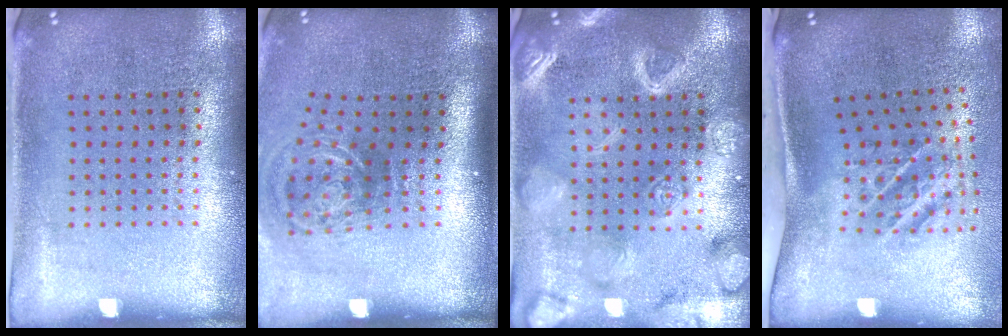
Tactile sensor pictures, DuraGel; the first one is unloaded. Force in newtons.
{"total": 2.2, "press": 1.4, "slide": 1.7}
{"total": 5.5, "press": 5.5, "slide": 0.7}
{"total": 2.2, "press": 1.3, "slide": 1.9}